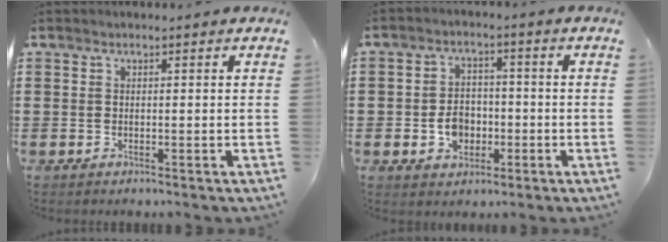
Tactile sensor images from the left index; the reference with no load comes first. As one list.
[{"total": 4.9, "force": [-1.4, 3.8, 2.8], "torque": [-0.049, 0.005, -0.029]}]